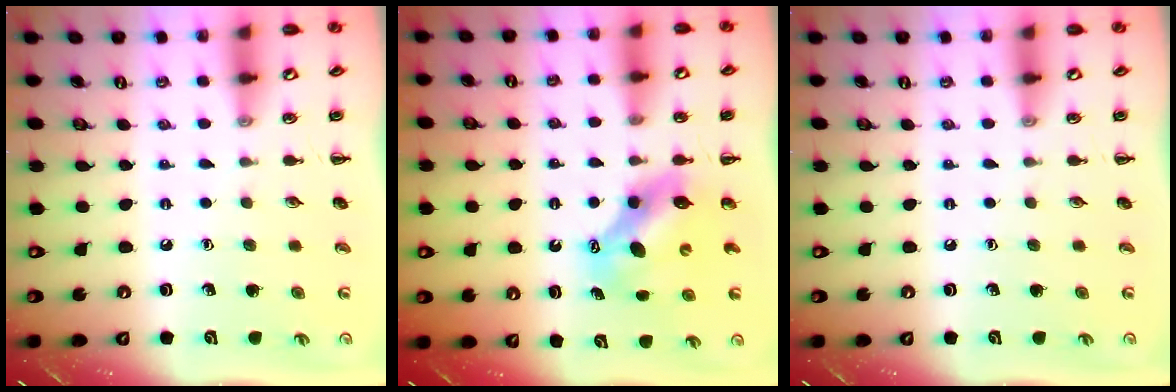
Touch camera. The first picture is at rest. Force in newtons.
{"total": 7.1, "press": 7.0, "slide": 1.2}
{"total": 0.0}